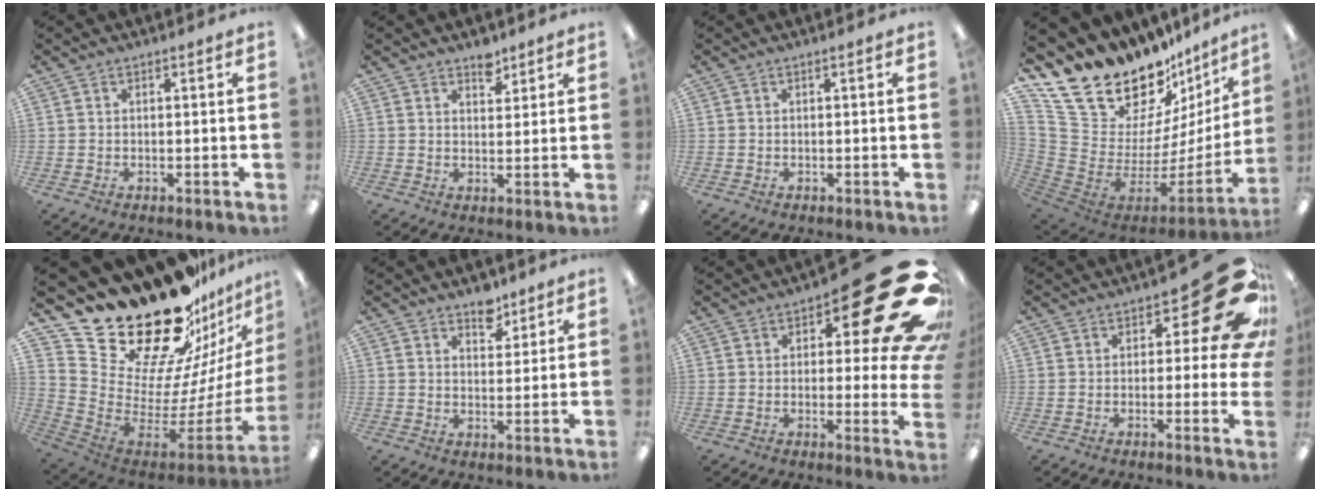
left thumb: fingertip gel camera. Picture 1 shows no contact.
{"total": 3.7, "force": [3.0, 1.8, 1.4], "torque": [0.001, -0.020, 0.049]}
{"total": 0.7, "force": [0.2, 0.2, 0.6], "torque": [-0.014, 0.002, 0.004]}
{"total": 24.8, "force": [20.1, 10.7, 9.9], "torque": [-0.177, -0.162, 0.388]}
{"total": 31.7, "force": [23.9, 14.2, 15.2], "torque": [-0.245, -0.208, 0.463]}
{"total": 5.6, "force": [4.3, 3.1, 1.8], "torque": [0.000, -0.029, 0.071]}
{"total": 23.7, "force": [11.1, 9.0, 19.0], "torque": [-0.217, -0.075, 0.186]}
{"total": 17.1, "force": [8.2, 6.3, 13.6], "torque": [-0.170, -0.055, 0.135]}